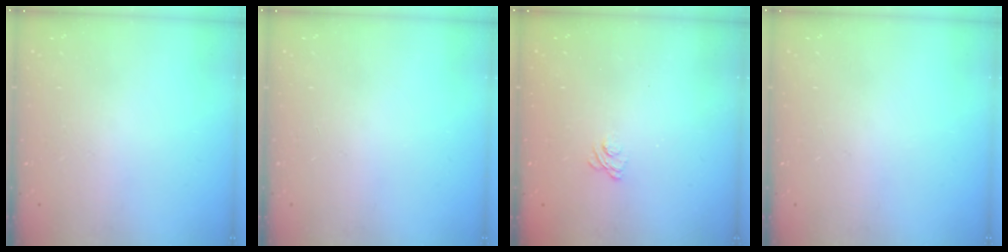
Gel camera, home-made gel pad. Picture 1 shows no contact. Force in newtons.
{"total": 0.0}
{"total": 2.1, "press": 1.8, "slide": 1.1}
{"total": 0.0}